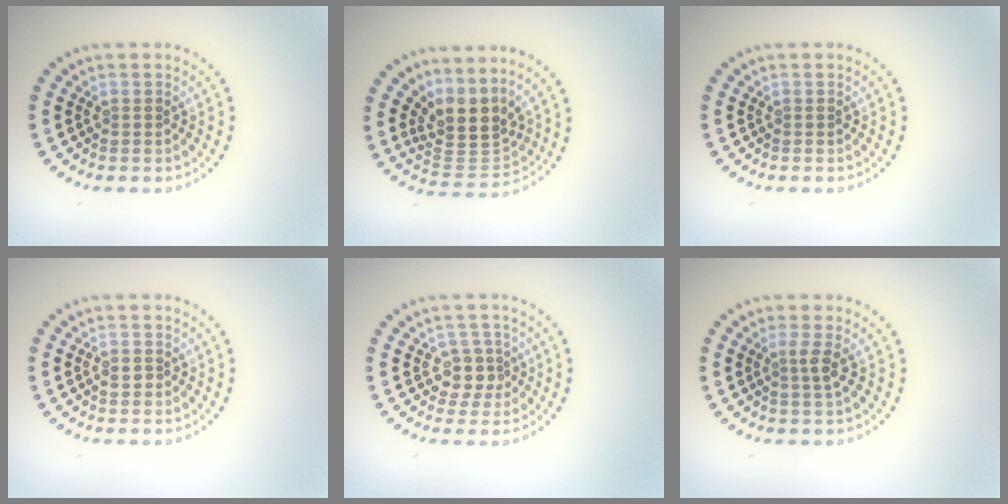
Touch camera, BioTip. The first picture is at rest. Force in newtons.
{"total": 4.1, "press": 3.0, "slide": 2.7}
{"total": 0.0}
{"total": 0.6, "press": 0.6, "slide": 0.1}
{"total": 2.4, "press": 2.1, "slide": 1.2}
{"total": 1.6, "press": 1.1, "slide": 1.2}